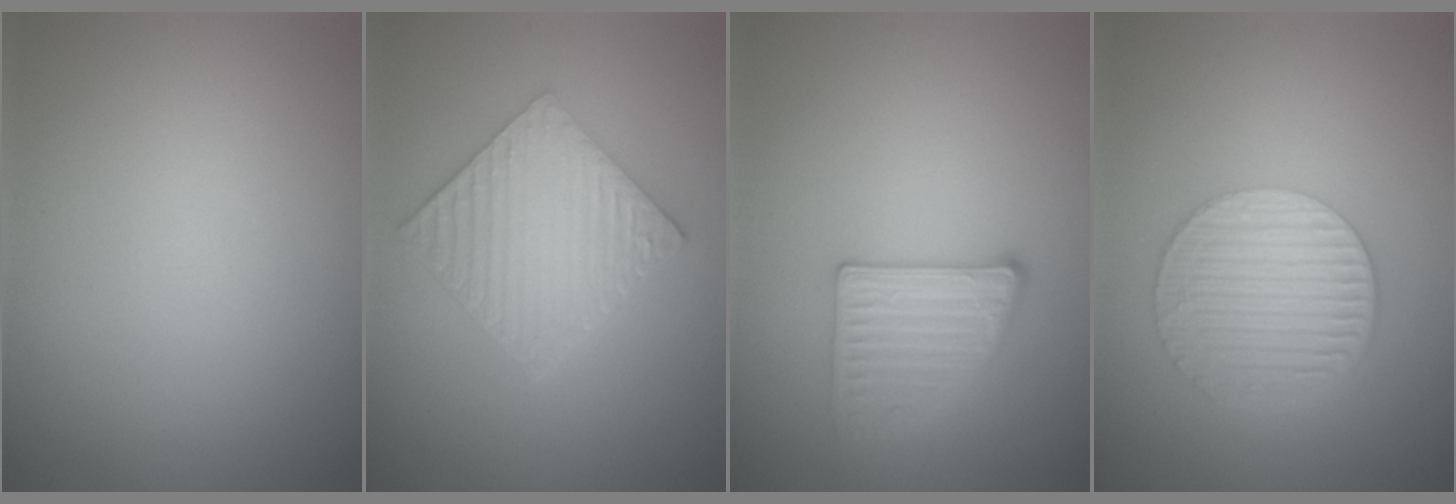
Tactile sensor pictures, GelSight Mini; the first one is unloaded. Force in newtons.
{"total": 6.2, "press": 4.5, "slide": 4.3}
{"total": 2.8, "press": 2.8, "slide": 0.3}
{"total": 6.1, "press": 4.1, "slide": 4.5}